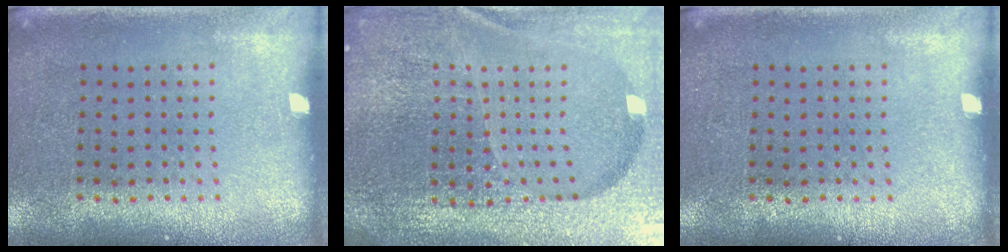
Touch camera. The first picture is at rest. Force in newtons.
{"total": 6.5, "press": 5.7, "slide": 3.2}
{"total": 0.0}